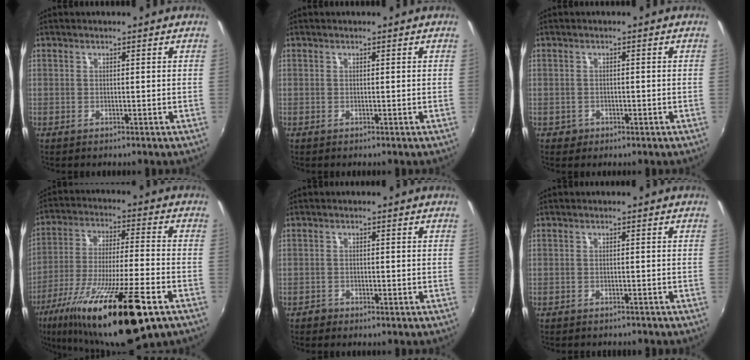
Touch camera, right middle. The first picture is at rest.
{"total": 0.0}
{"total": 1.5, "force": [-0.5, 1.4, 0.4], "torque": [-0.010, -0.004, -0.008]}
{"total": 24.4, "force": [-14.5, 3.9, 19.2], "torque": [-0.351, -0.055, -0.246]}
{"total": 0.9, "force": [-0.8, 0.4, 0.0], "torque": [-0.001, -0.002, -0.017]}
{"total": 1.8, "force": [-1.7, 0.4, 0.4], "torque": [-0.014, -0.009, -0.026]}